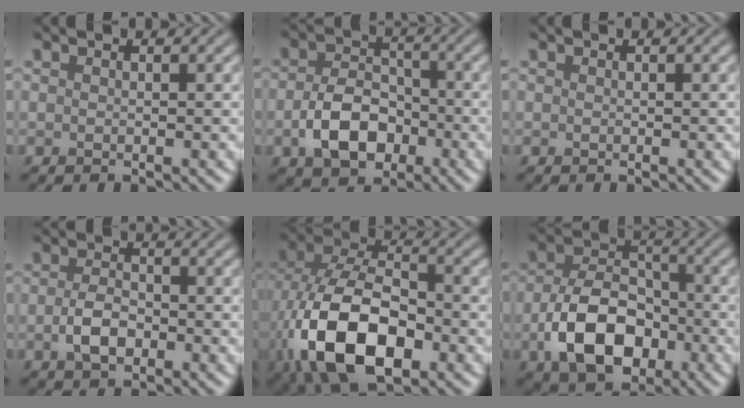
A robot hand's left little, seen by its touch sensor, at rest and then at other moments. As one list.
[{"total": 5.8, "force": [-2.1, 3.9, 3.8], "torque": [-0.072, -0.004, -0.037]}, {"total": 0.0}, {"total": 2.9, "force": [-1.0, 1.7, 2.1], "torque": [-0.043, -0.001, -0.021]}, {"total": 13.8, "force": [-5.0, 7.5, 10.4], "torque": [-0.214, -0.022, -0.091]}, {"total": 8.7, "force": [-3.1, 5.6, 6.0], "torque": [-0.114, -0.004, -0.055]}]